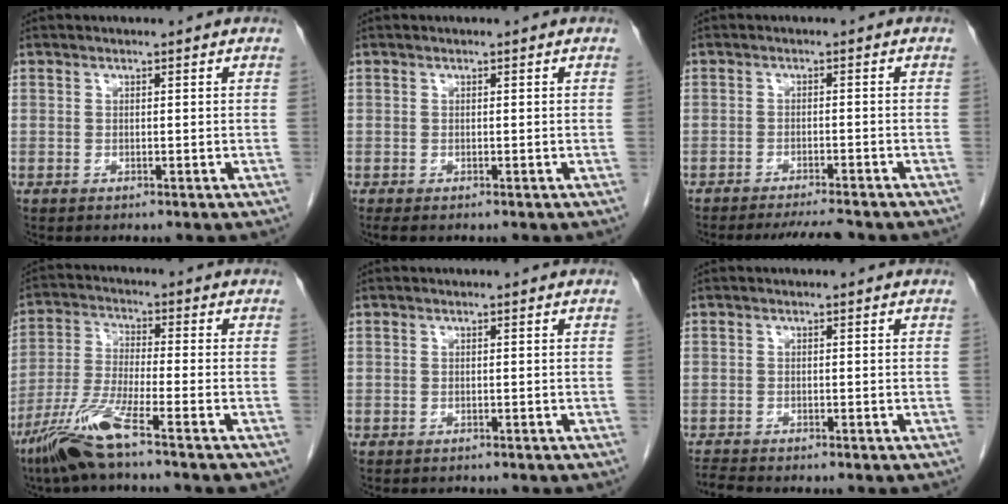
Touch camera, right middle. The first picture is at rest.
{"total": 1.2, "force": [-1.0, 0.1, 0.6], "torque": [-0.004, -0.002, -0.013]}
{"total": 5.9, "force": [-5.5, 0.3, 2.1], "torque": [-0.024, -0.014, -0.084]}
{"total": 9.4, "force": [-6.3, -0.5, 6.9], "torque": [-0.153, -0.026, -0.129]}
{"total": 0.6, "force": [-0.5, 0.2, 0.1], "torque": [-0.007, 0.000, -0.010]}
{"total": 1.8, "force": [-1.8, -0.4, 0.1], "torque": [-0.008, -0.011, -0.036]}